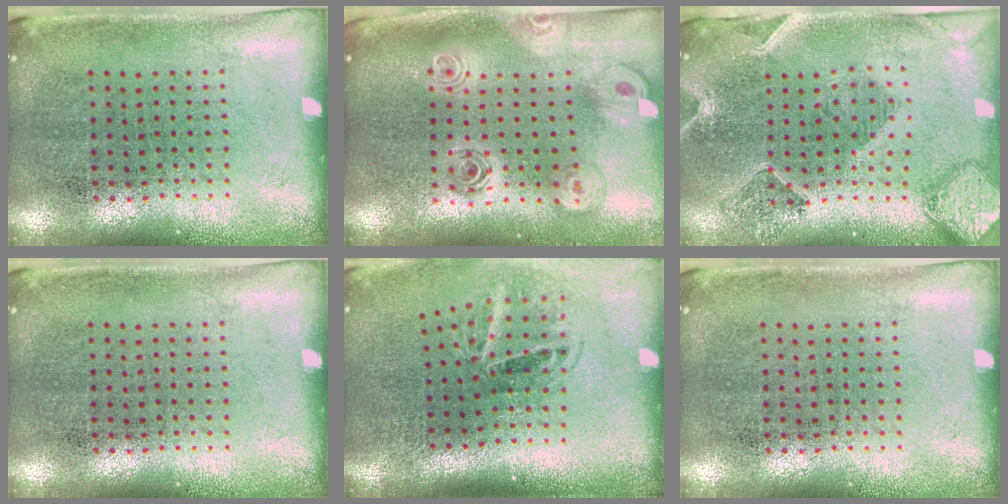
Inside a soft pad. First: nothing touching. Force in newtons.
{"total": 2.3, "press": 1.8, "slide": 1.4}
{"total": 1.5, "press": 1.4, "slide": 0.4}
{"total": 0.0}
{"total": 1.9, "press": 1.2, "slide": 1.5}
{"total": 0.0}